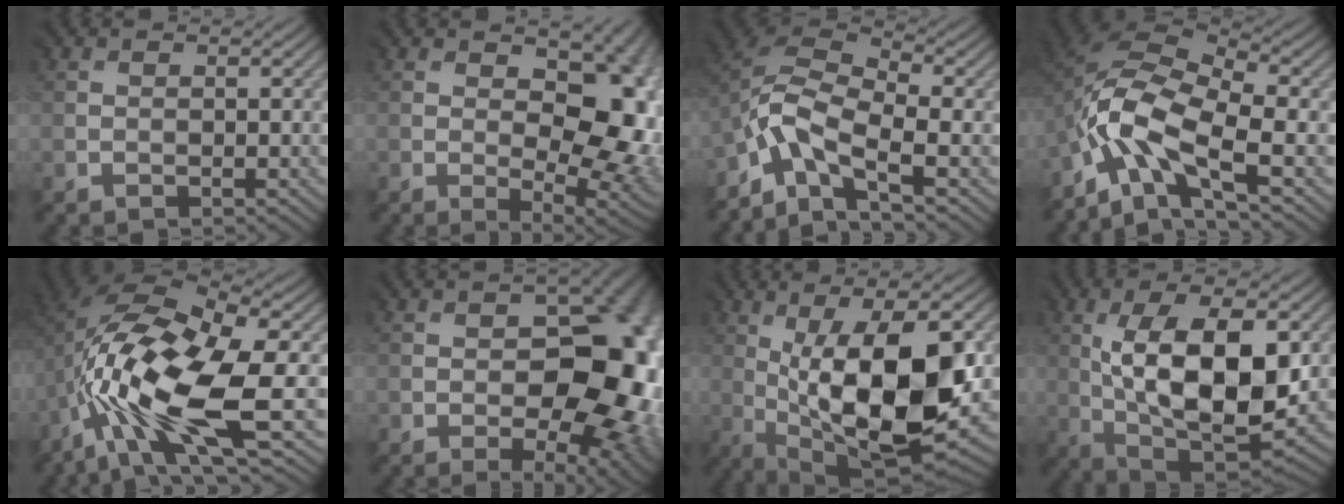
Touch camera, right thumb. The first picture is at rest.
{"total": 12.6, "force": [0.3, 7.0, 10.4], "torque": [-0.122, -0.009, 0.017]}
{"total": 8.1, "force": [-4.0, 4.2, 5.7], "torque": [-0.119, 0.004, -0.091]}
{"total": 11.4, "force": [-5.0, 5.4, 8.6], "torque": [-0.186, -0.001, -0.103]}
{"total": 15.0, "force": [-3.4, 6.3, 13.2], "torque": [-0.263, 0.000, -0.055]}
{"total": 16.2, "force": [-2.8, 9.3, 13.0], "torque": [-0.135, -0.015, -0.021]}
{"total": 15.9, "force": [0.0, 6.1, 14.7], "torque": [-0.229, -0.001, 0.004]}
{"total": 13.9, "force": [1.7, 6.7, 12.0], "torque": [-0.205, 0.000, 0.034]}